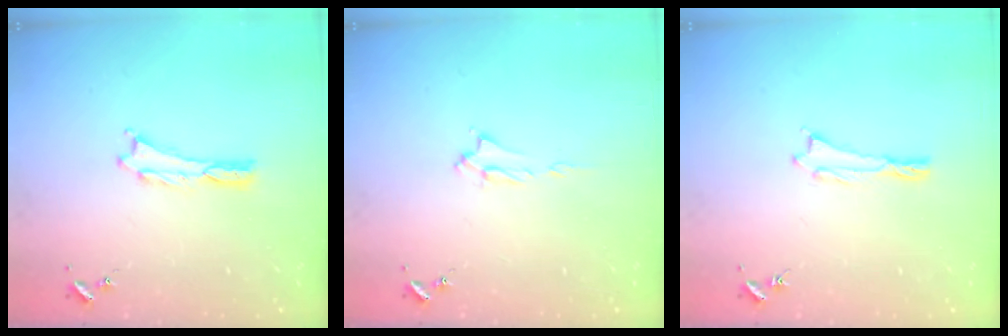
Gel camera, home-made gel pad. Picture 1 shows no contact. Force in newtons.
{"total": 1.6, "press": 1.6, "slide": 0.2}
{"total": 0.0}